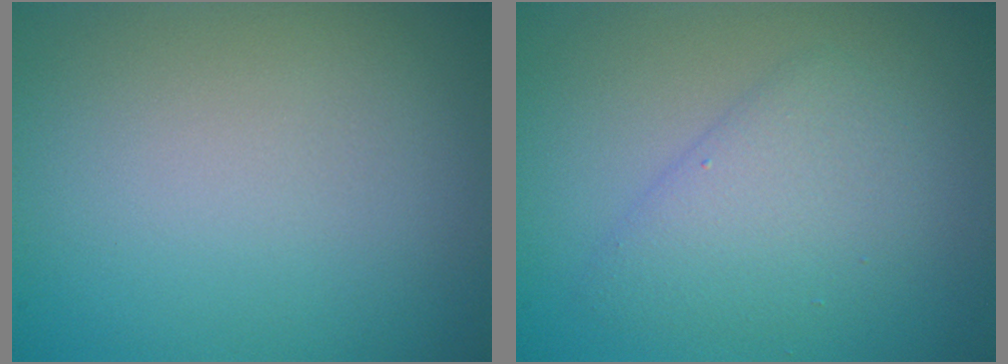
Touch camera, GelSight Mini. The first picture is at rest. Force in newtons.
{"total": 3.0, "press": 3.0, "slide": 0.3}